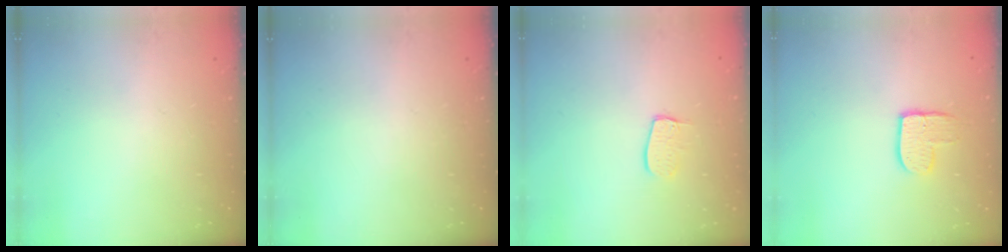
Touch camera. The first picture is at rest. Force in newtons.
{"total": 0.0}
{"total": 6.9, "press": 6.9, "slide": 0.2}
{"total": 8.5, "press": 8.4, "slide": 0.5}